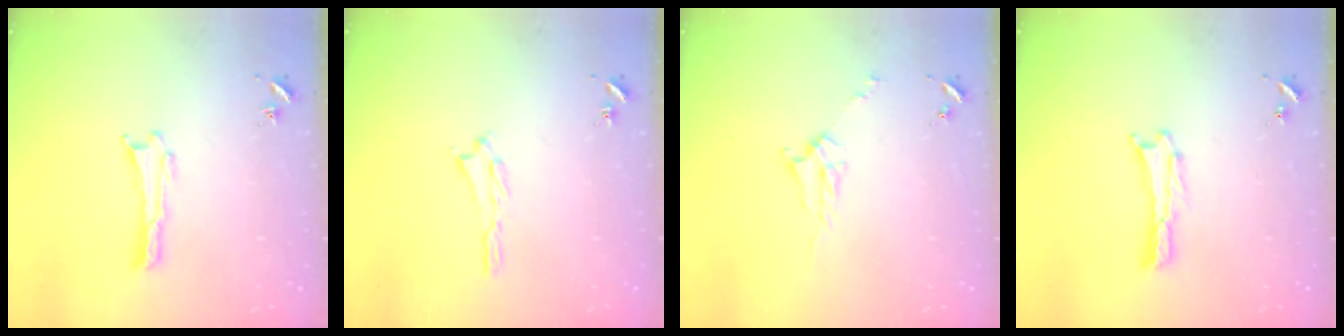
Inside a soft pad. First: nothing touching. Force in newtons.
{"total": 0.0}
{"total": 2.7, "press": 2.7, "slide": 0.3}
{"total": 0.0}